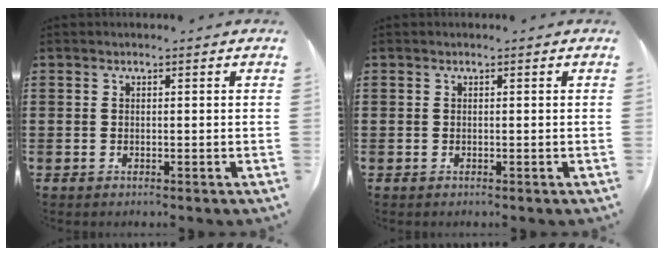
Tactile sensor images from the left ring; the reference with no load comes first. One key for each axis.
{"total": 0.0}